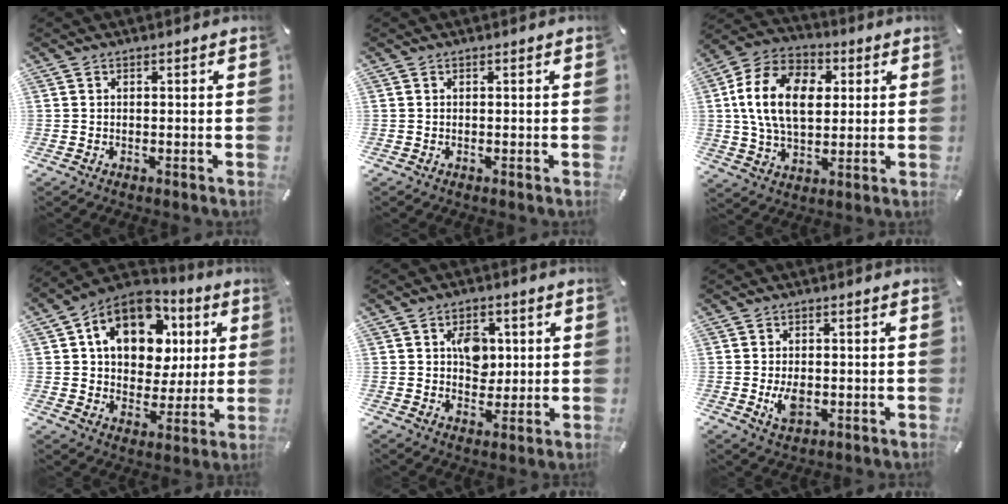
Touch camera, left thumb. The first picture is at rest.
{"total": 0.0}
{"total": 16.5, "force": [2.4, 11.6, 11.4], "torque": [-0.243, 0.015, 0.040]}
{"total": 15.1, "force": [6.4, 11.2, 7.9], "torque": [-0.142, -0.015, 0.121]}
{"total": 7.3, "force": [1.7, 5.8, 4.0], "torque": [-0.043, -0.005, 0.022]}
{"total": 4.7, "force": [-0.7, 2.9, 3.6], "torque": [-0.075, -0.006, -0.015]}